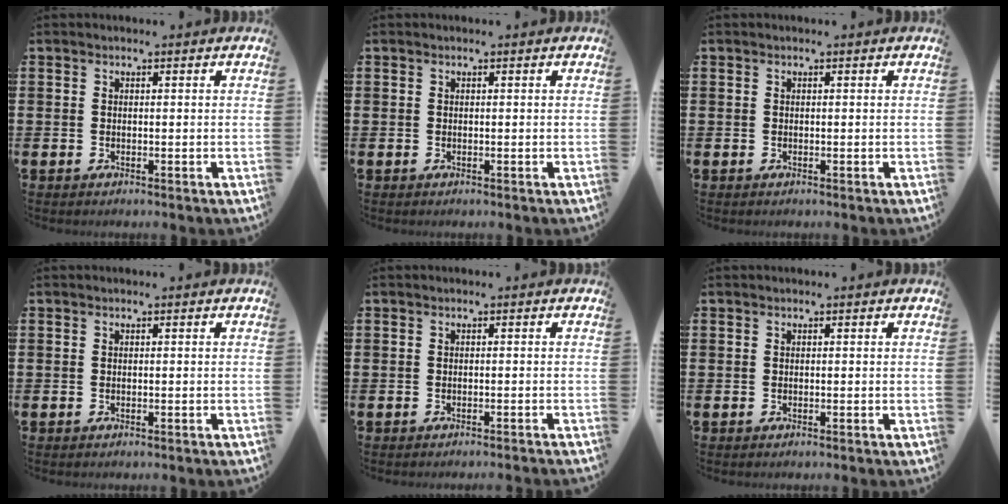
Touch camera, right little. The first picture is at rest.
{"total": 0.0}
{"total": 0.0}
{"total": 0.0}
{"total": 0.7, "force": [-0.7, -0.2, 0.0], "torque": [0.001, 0.000, -0.014]}
{"total": 0.0}